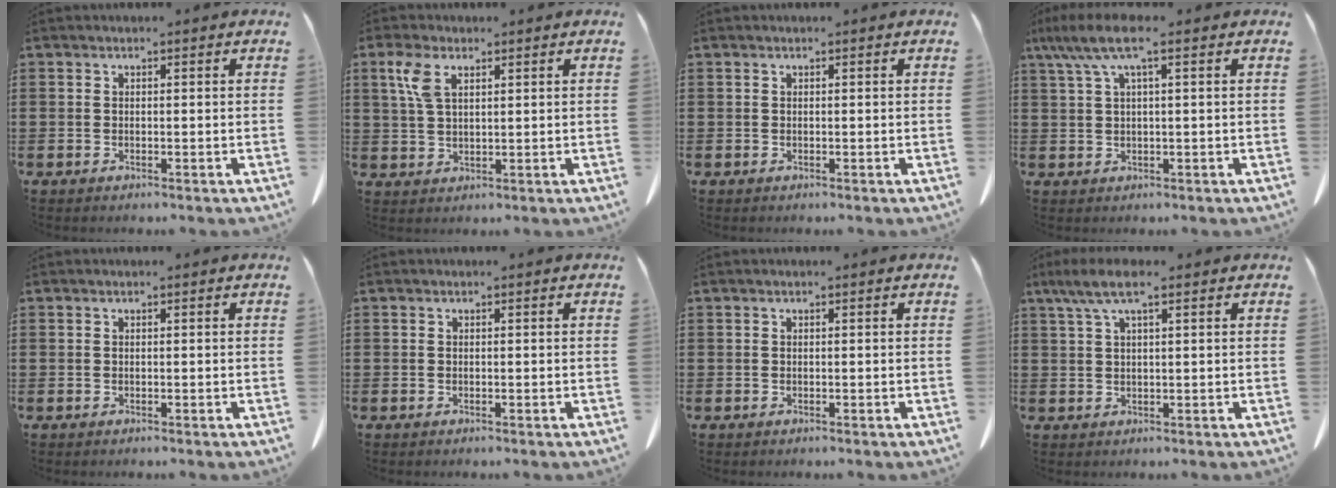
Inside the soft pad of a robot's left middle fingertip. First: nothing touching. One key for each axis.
{"total": 4.8, "fx": 2.3, "fy": 2.0, "fz": 3.7, "tx": -0.085, "ty": 0.008, "tz": 0.041}
{"total": 0.0}
{"total": 5.6, "fx": 2.0, "fy": 0.9, "fz": 5.2, "tx": -0.120, "ty": 0.000, "tz": 0.028}
{"total": 0.0}
{"total": 0.0}
{"total": 0.0}
{"total": 5.0, "fx": 2.6, "fy": 1.1, "fz": 4.1, "tx": -0.092, "ty": 0.002, "tz": 0.043}